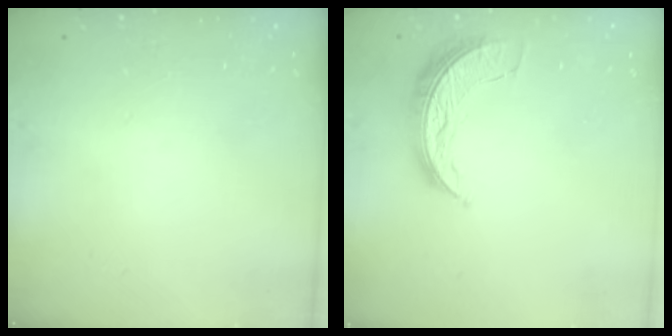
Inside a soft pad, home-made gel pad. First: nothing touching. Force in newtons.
{"total": 8.3, "press": 8.3, "slide": 0.5}